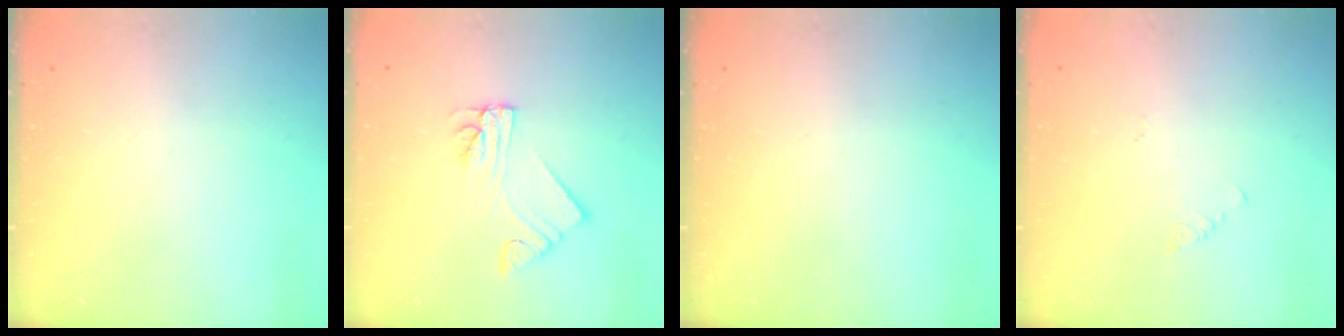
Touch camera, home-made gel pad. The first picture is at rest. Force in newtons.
{"total": 4.5, "press": 4.5, "slide": 0.3}
{"total": 0.0}
{"total": 1.9, "press": 1.9, "slide": 0.4}